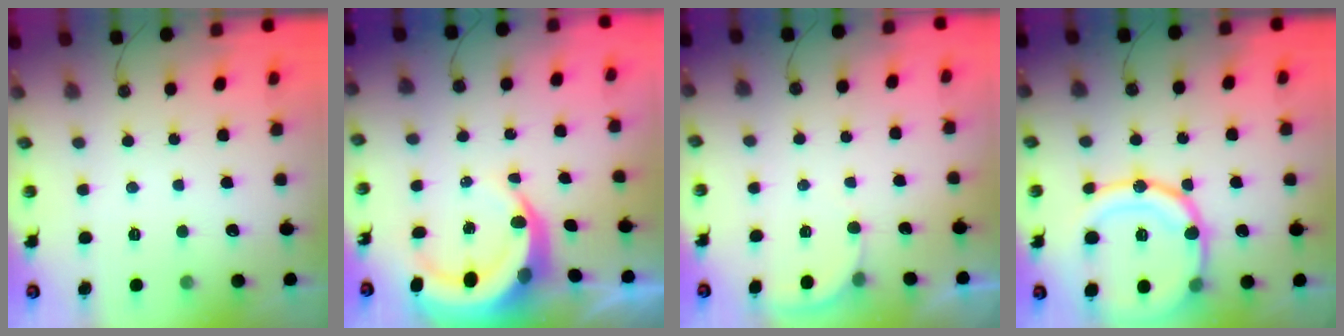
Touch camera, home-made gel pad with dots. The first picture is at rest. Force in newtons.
{"total": 8.7, "press": 8.6, "slide": 1.3}
{"total": 2.9, "press": 2.9, "slide": 0.2}
{"total": 22.3, "press": 22.0, "slide": 3.7}